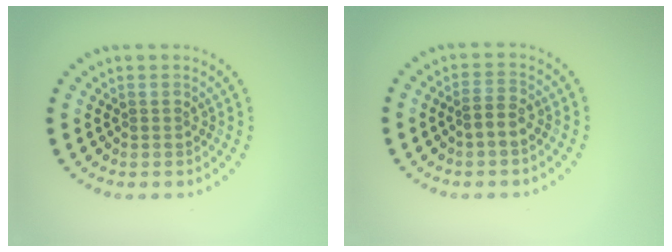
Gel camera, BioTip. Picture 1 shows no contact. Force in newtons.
{"total": 1.8, "press": 1.7, "slide": 0.6}